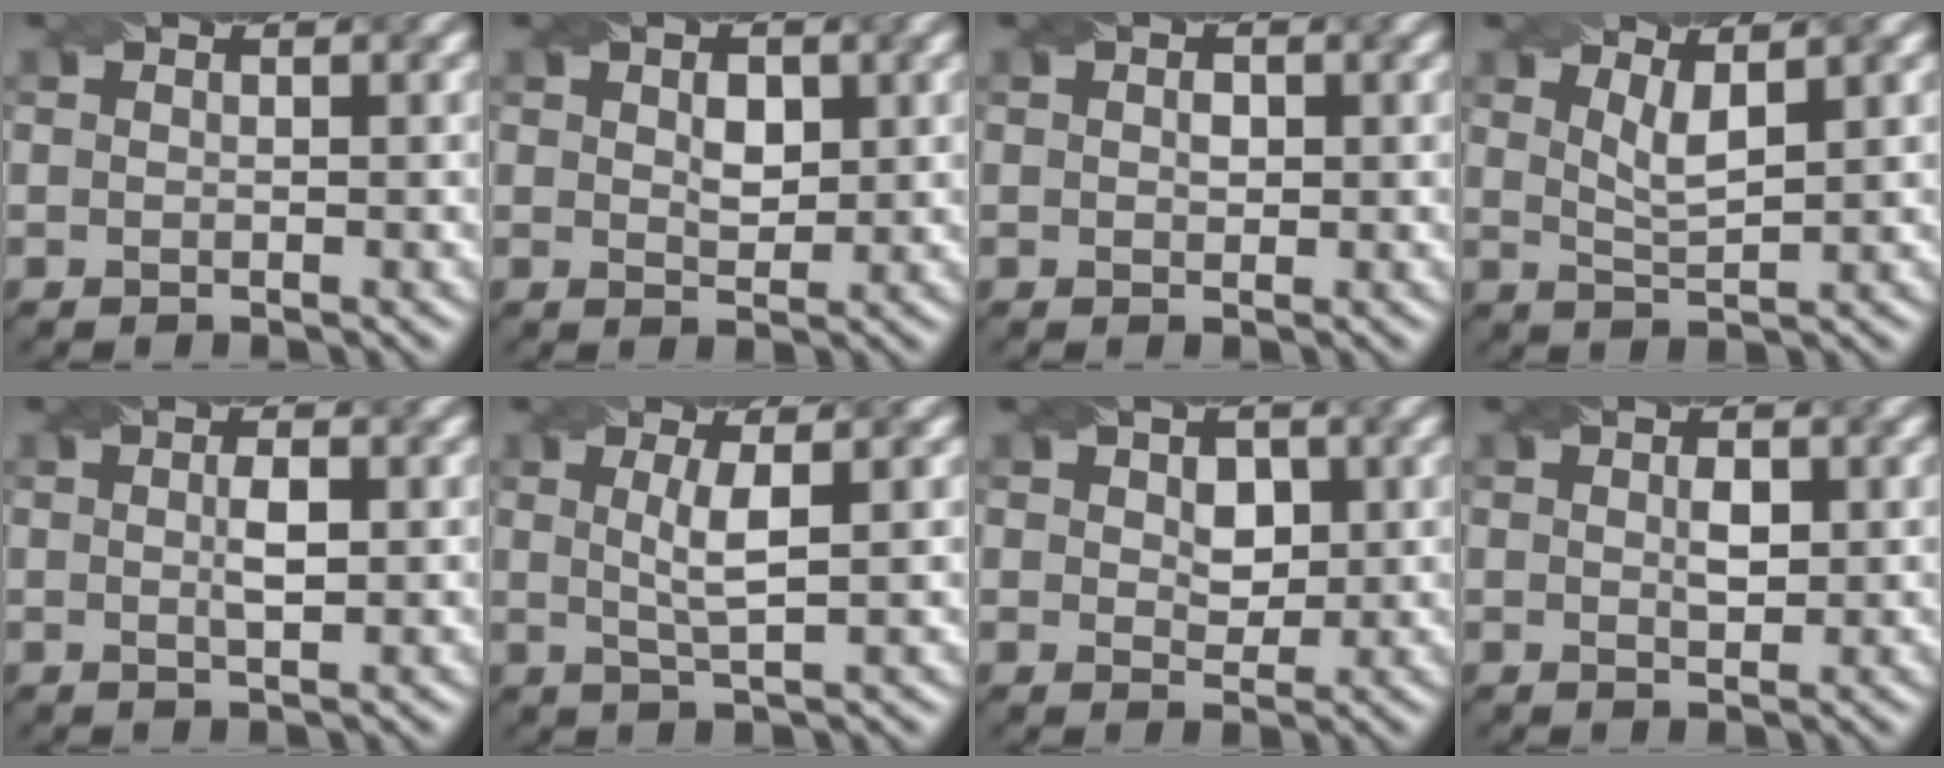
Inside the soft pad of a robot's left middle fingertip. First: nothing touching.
{"total": 2.2, "force": [0.7, 1.4, 1.6], "torque": [-0.028, -0.002, 0.014]}
{"total": 1.1, "force": [0.1, 0.7, 0.7], "torque": [-0.012, 0.002, 0.001]}
{"total": 2.4, "force": [1.4, 0.5, 2.0], "torque": [-0.036, -0.005, 0.027]}
{"total": 1.9, "force": [0.2, 0.4, 1.9], "torque": [-0.035, 0.003, 0.003]}
{"total": 3.0, "force": [0.6, 0.5, 2.9], "torque": [-0.057, 0.000, 0.013]}
{"total": 3.0, "force": [0.8, 2.1, 2.0], "torque": [-0.031, -0.002, 0.009]}
{"total": 1.7, "force": [0.4, 0.8, 1.5], "torque": [-0.028, 0.001, 0.009]}